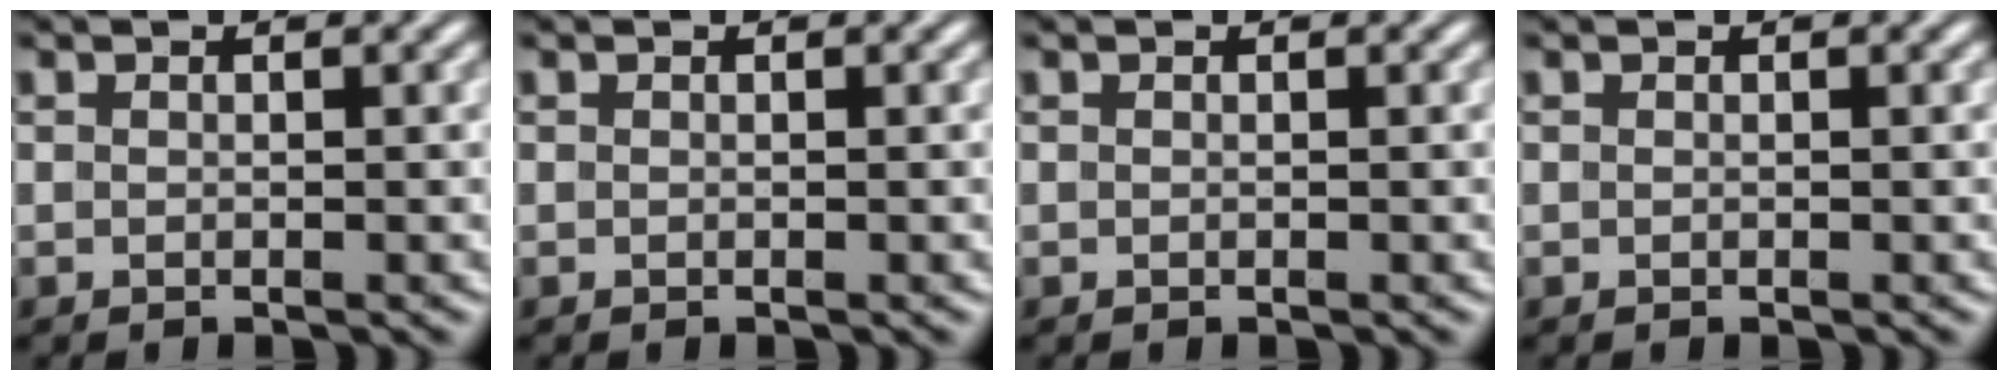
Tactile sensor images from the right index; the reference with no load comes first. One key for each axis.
{"total": 0.0}
{"total": 0.0}
{"total": 0.0}